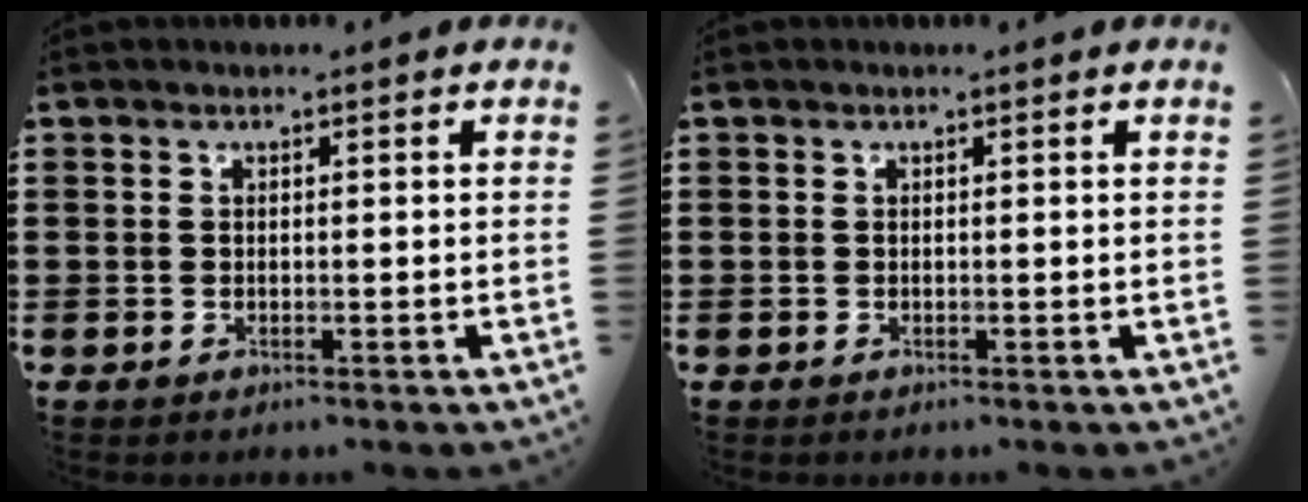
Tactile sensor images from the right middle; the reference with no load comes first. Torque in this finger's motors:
{"motor_torque": [-0.21, -0.17, 0.02, -0.01]}